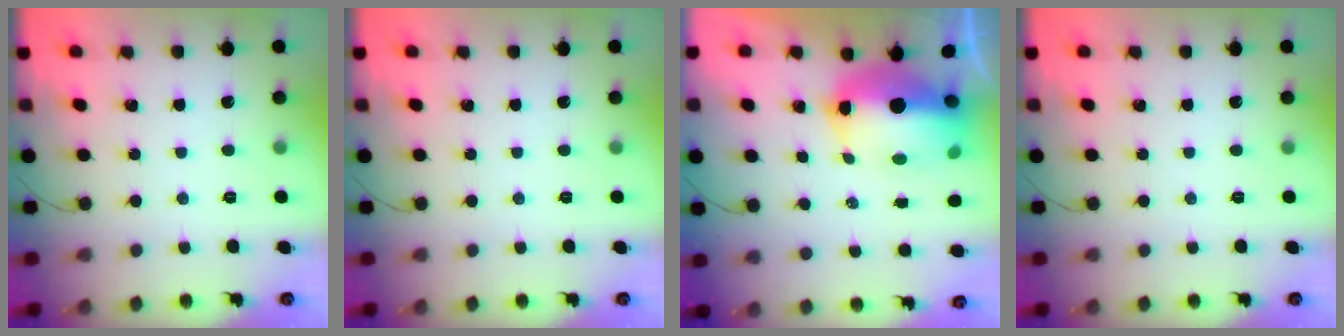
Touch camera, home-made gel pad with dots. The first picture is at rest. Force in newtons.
{"total": 0.0}
{"total": 14.2, "press": 14.0, "slide": 2.1}
{"total": 0.0}